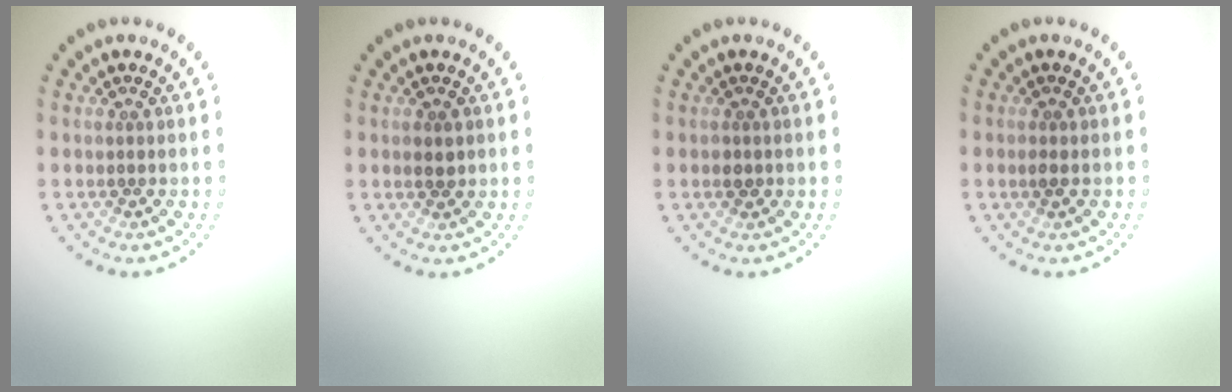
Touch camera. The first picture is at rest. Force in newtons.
{"total": 1.2, "press": 1.2, "slide": 0.1}
{"total": 0.8, "press": 0.8, "slide": 0.3}
{"total": 0.7, "press": 0.7, "slide": 0.1}